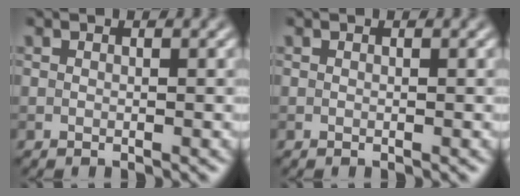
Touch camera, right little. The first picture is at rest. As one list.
[{"total": 0.0}]